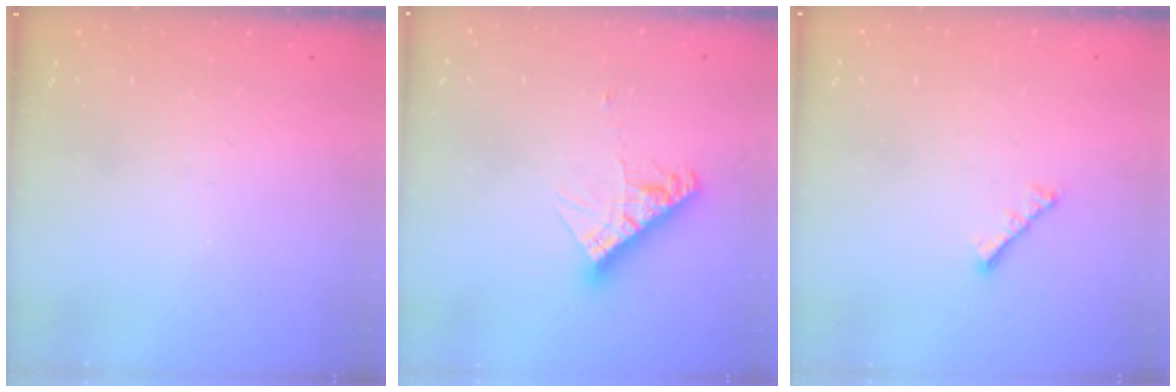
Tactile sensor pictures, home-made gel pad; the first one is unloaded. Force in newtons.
{"total": 9.5, "press": 9.4, "slide": 0.8}
{"total": 3.0, "press": 3.0, "slide": 0.5}